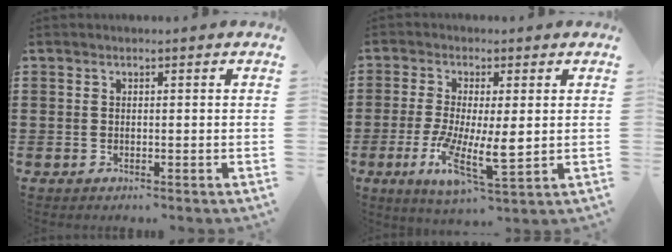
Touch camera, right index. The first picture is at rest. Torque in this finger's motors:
{"motor_torque": [2.10, -0.04, 0.39, 0.21]}